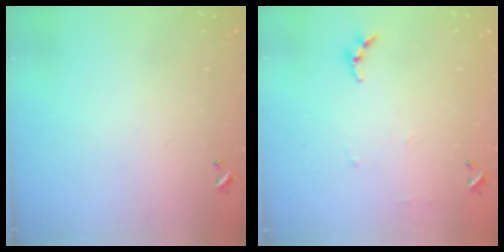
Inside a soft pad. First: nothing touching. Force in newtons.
{"total": 5.2, "press": 5.2, "slide": 0.5}